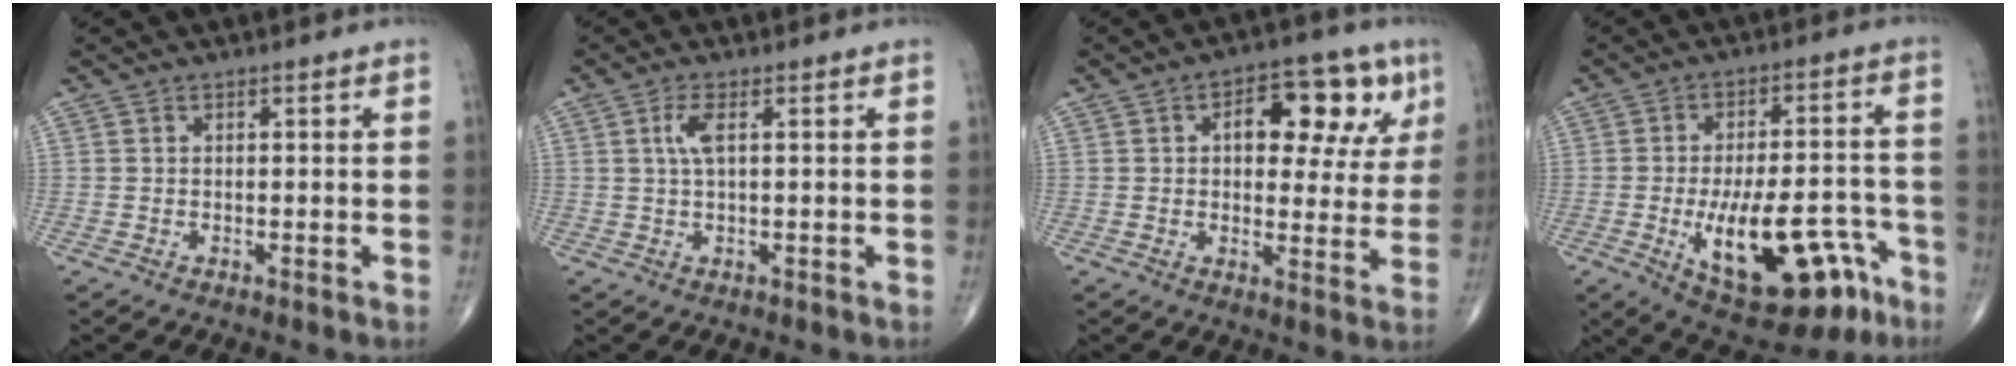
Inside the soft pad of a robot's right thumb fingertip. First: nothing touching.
{"total": 3.0, "force": [0.8, 0.7, 2.8], "torque": [-0.071, 0.006, 0.019]}
{"total": 13.6, "force": [4.7, 7.5, 10.3], "torque": [-0.091, 0.006, 0.061]}
{"total": 19.8, "force": [-8.2, 8.7, 15.8], "torque": [-0.214, 0.042, -0.103]}